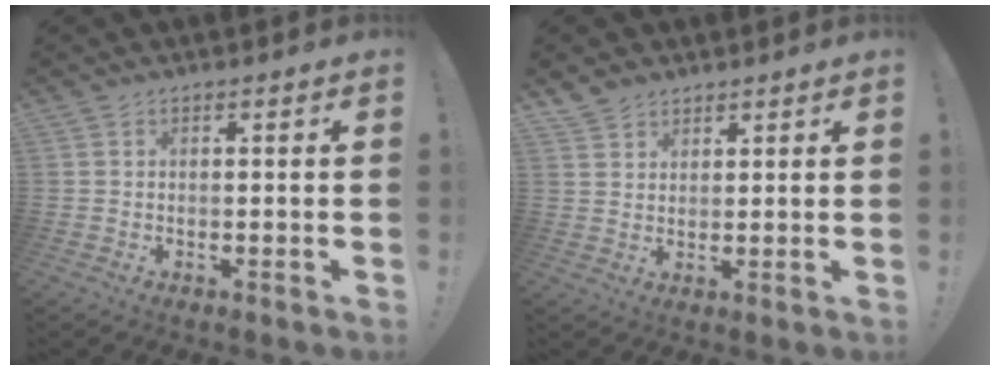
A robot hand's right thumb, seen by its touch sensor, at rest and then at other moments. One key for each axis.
{"total": 4.1, "fx": 3.4, "fy": 2.3, "fz": 0.5, "tx": -0.011, "ty": -0.019, "tz": 0.065}